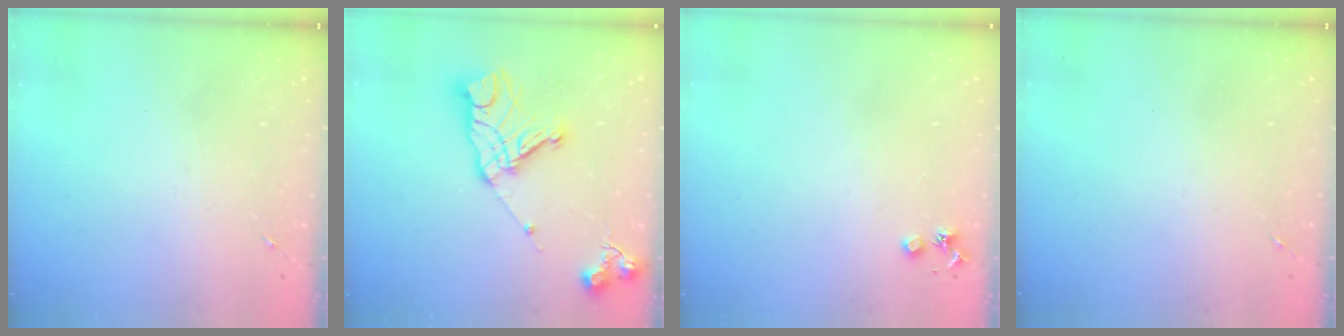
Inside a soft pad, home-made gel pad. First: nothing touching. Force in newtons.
{"total": 15.6, "press": 15.6, "slide": 1.2}
{"total": 3.6, "press": 3.5, "slide": 0.5}
{"total": 0.0}